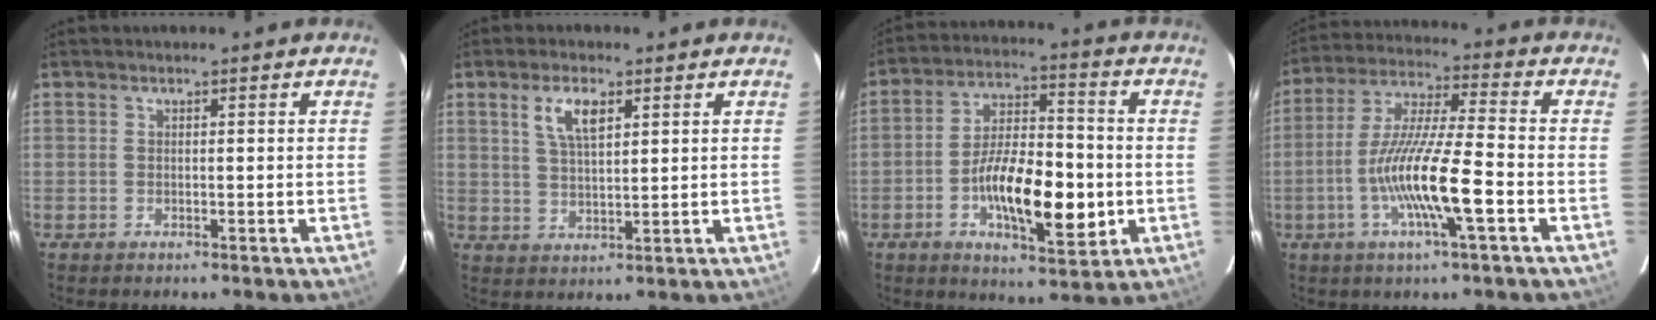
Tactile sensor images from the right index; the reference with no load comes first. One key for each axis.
{"total": 5.7, "fx": 2.8, "fy": 2.2, "fz": 4.5, "tx": -0.083, "ty": 0.006, "tz": 0.054}
{"total": 15.1, "fx": -3.7, "fy": 5.7, "fz": 13.5, "tx": -0.244, "ty": 0.004, "tz": -0.058}
{"total": 14.1, "fx": -4.7, "fy": 0.9, "fz": 13.2, "tx": -0.259, "ty": -0.004, "tz": -0.093}